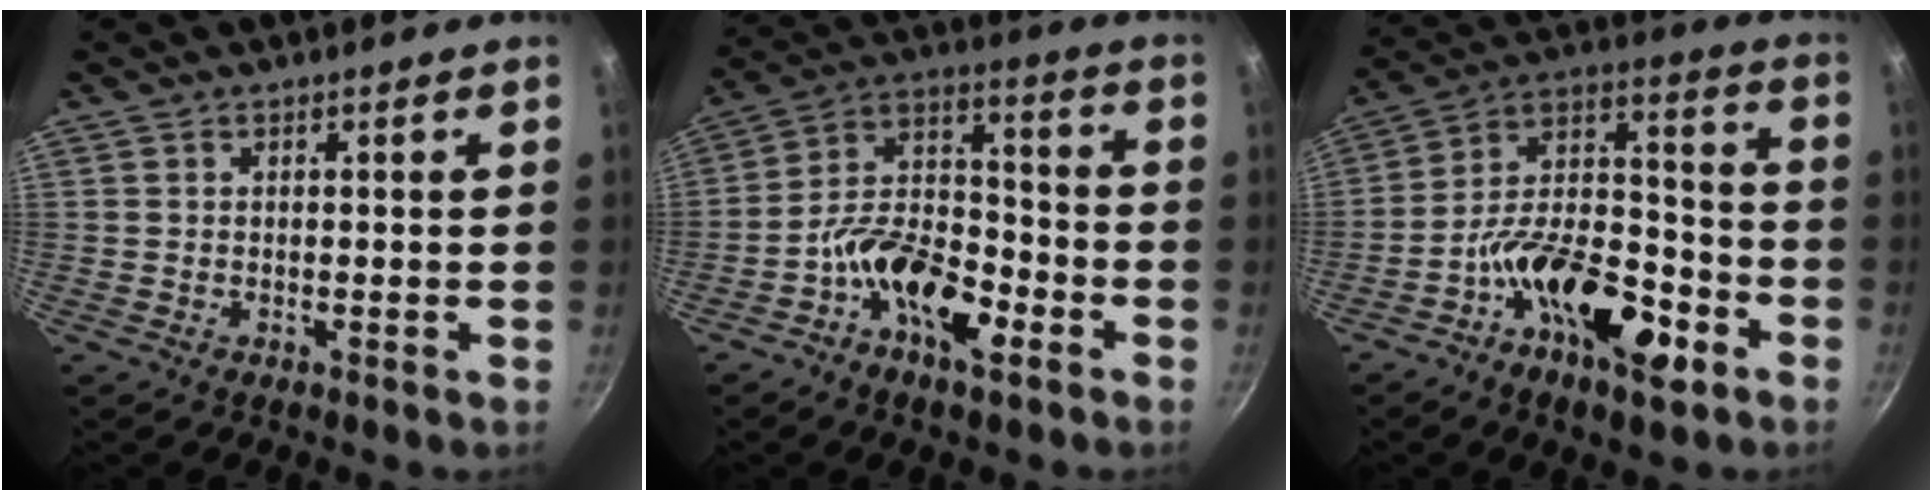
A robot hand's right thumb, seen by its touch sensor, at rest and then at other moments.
{"total": 13.4, "force": [-6.8, 6.7, 9.4], "torque": [-0.142, 0.062, -0.131]}
{"total": 18.7, "force": [-9.2, 8.6, 13.8], "torque": [-0.201, 0.073, -0.167]}